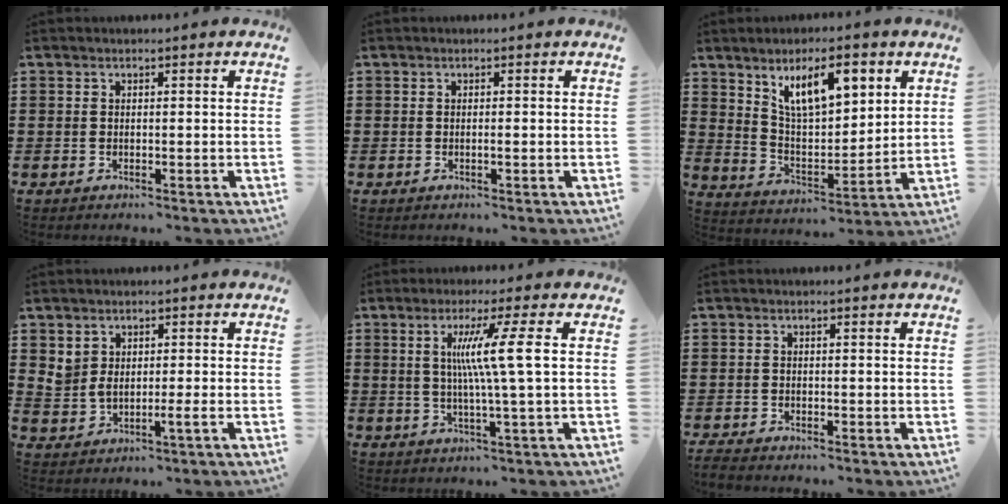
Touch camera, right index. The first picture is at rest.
{"total": 0.5, "force": [-0.2, -0.1, 0.5], "torque": [-0.008, -0.005, -0.002]}
{"total": 10.1, "force": [5.6, 4.0, 7.4], "torque": [-0.143, -0.002, 0.097]}
{"total": 2.9, "force": [0.4, 2.1, 1.9], "torque": [-0.053, 0.001, 0.005]}
{"total": 8.1, "force": [1.2, -1.2, 7.9], "torque": [-0.153, -0.001, 0.008]}
{"total": 1.2, "force": [-1.2, 0.0, 0.1], "torque": [-0.006, -0.003, -0.024]}